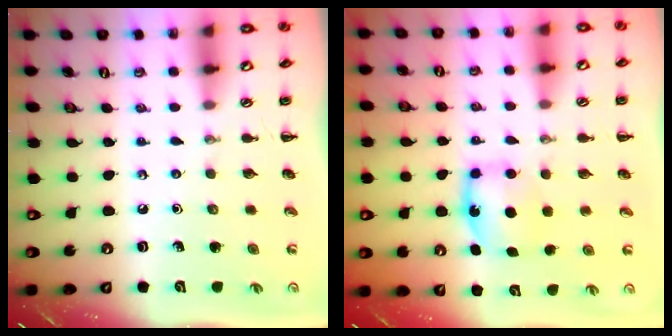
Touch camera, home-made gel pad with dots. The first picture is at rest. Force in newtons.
{"total": 6.3, "press": 6.2, "slide": 0.8}